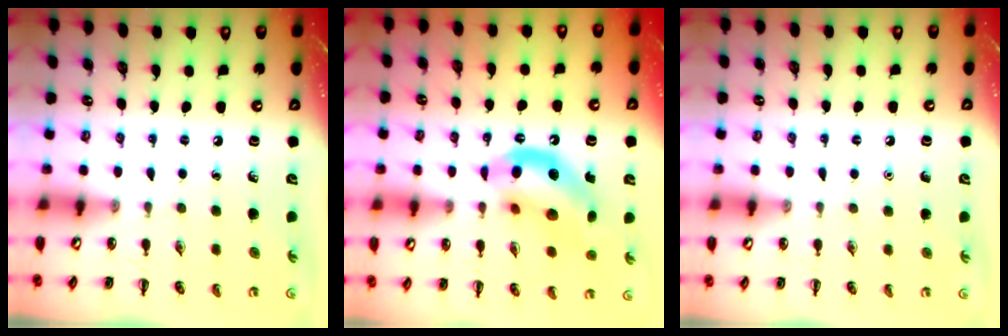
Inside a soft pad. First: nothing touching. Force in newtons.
{"total": 12.8, "press": 12.4, "slide": 3.2}
{"total": 1.5, "press": 1.5, "slide": 0.1}